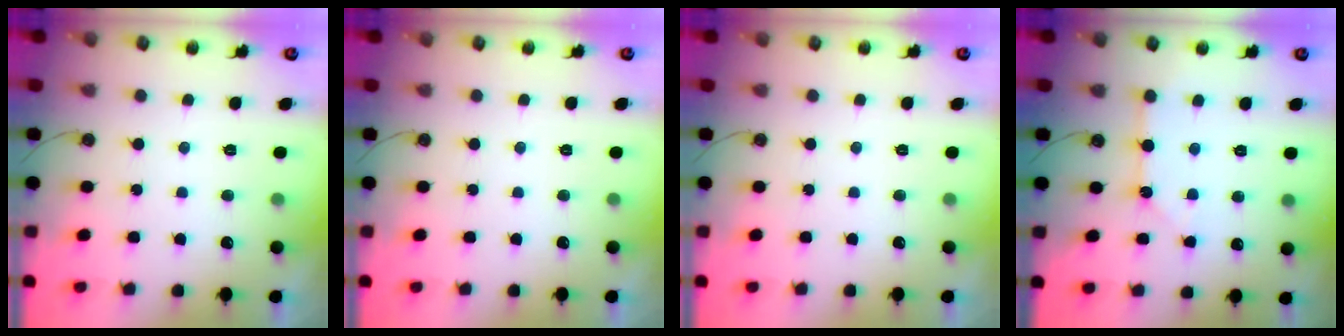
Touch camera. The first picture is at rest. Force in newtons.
{"total": 0.0}
{"total": 0.0}
{"total": 2.5, "press": 2.5, "slide": 0.2}